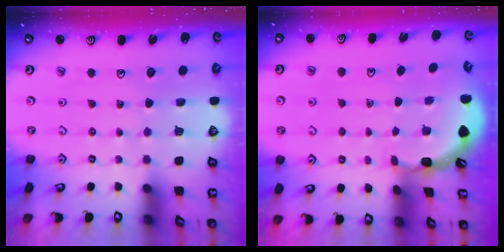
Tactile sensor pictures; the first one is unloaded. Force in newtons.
{"total": 1.5, "press": 1.5, "slide": 0.1}